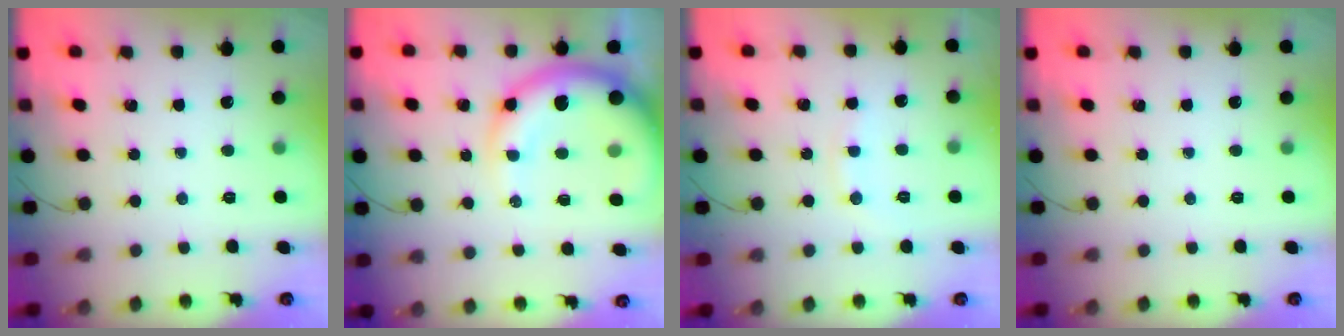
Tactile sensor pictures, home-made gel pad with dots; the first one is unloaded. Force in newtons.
{"total": 14.4, "press": 14.1, "slide": 3.1}
{"total": 6.5, "press": 6.5, "slide": 0.8}
{"total": 0.0}